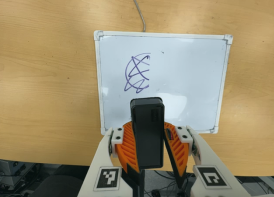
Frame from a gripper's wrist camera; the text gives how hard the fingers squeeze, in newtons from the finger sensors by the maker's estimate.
{"total": 9.7, "left": 10.2, "right": 9.2}